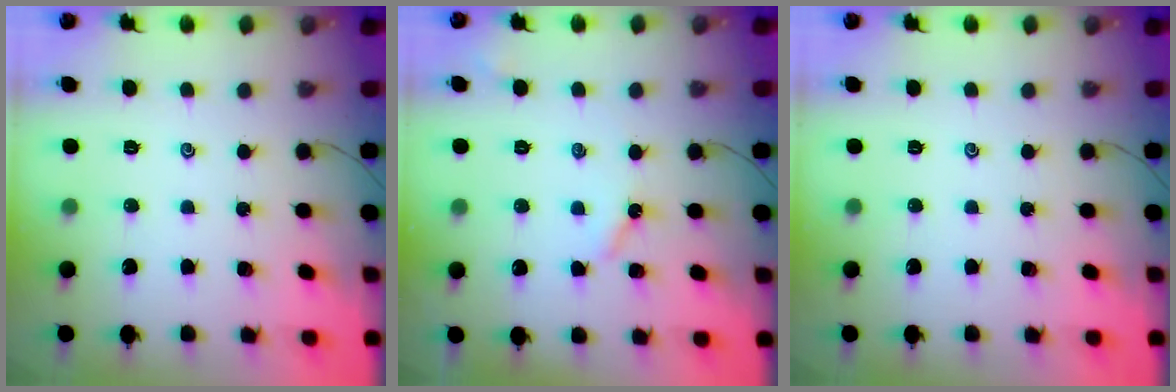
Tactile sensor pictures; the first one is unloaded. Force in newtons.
{"total": 3.0, "press": 2.9, "slide": 0.6}
{"total": 0.0}